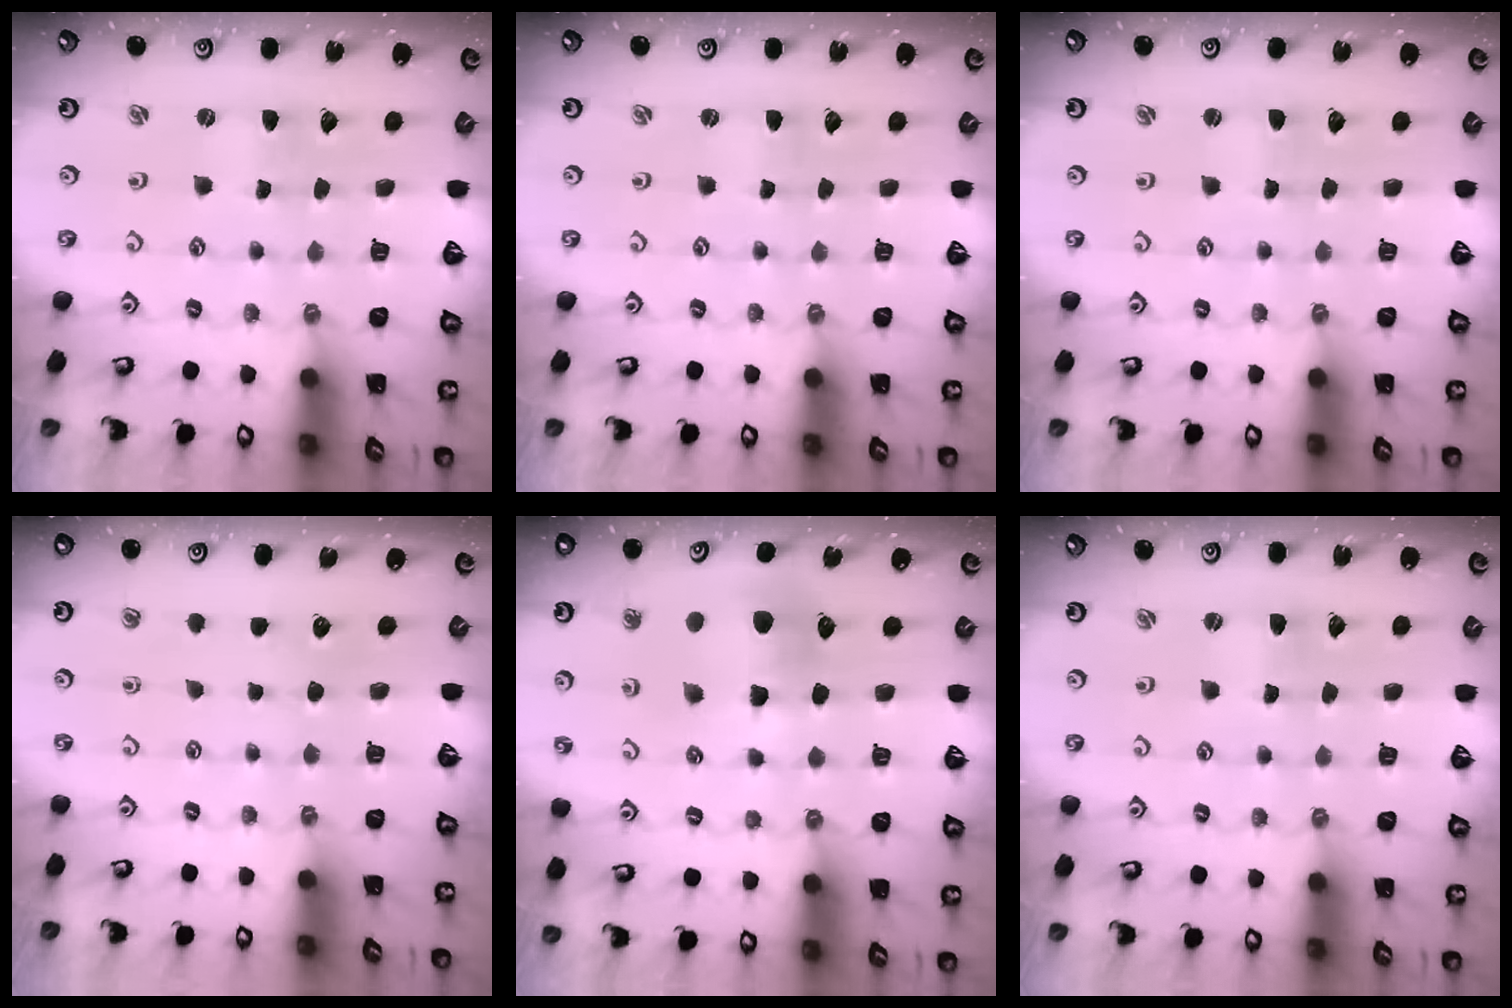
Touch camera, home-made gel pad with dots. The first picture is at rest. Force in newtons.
{"total": 0.7, "press": 0.7, "slide": 0.0}
{"total": 0.7, "press": 0.7, "slide": 0.0}
{"total": 0.0}
{"total": 9.2, "press": 9.1, "slide": 1.3}
{"total": 0.9, "press": 0.8, "slide": 0.2}